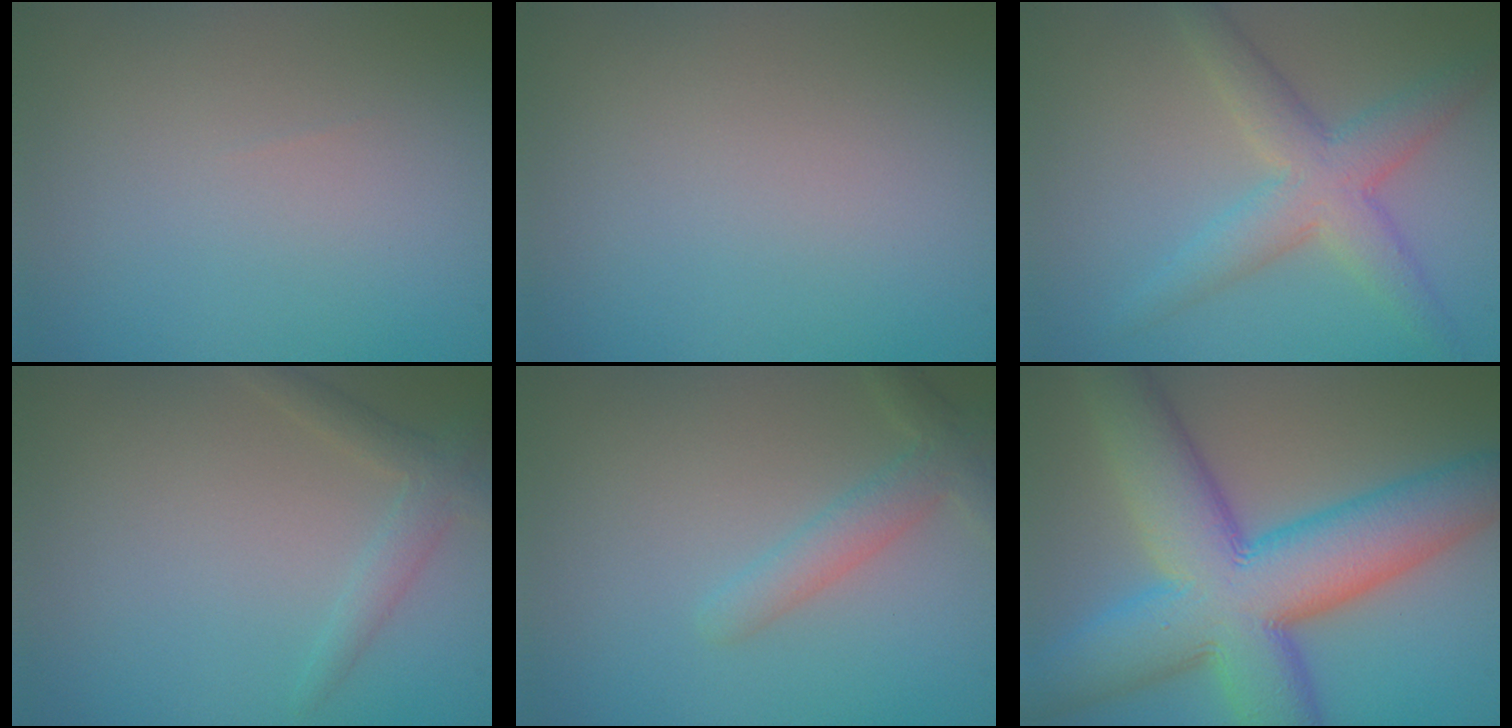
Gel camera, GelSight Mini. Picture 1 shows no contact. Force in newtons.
{"total": 0.0}
{"total": 4.7, "press": 4.7, "slide": 0.3}
{"total": 2.0, "press": 2.0, "slide": 0.1}
{"total": 2.8, "press": 2.8, "slide": 0.2}
{"total": 14.2, "press": 14.2, "slide": 0.1}